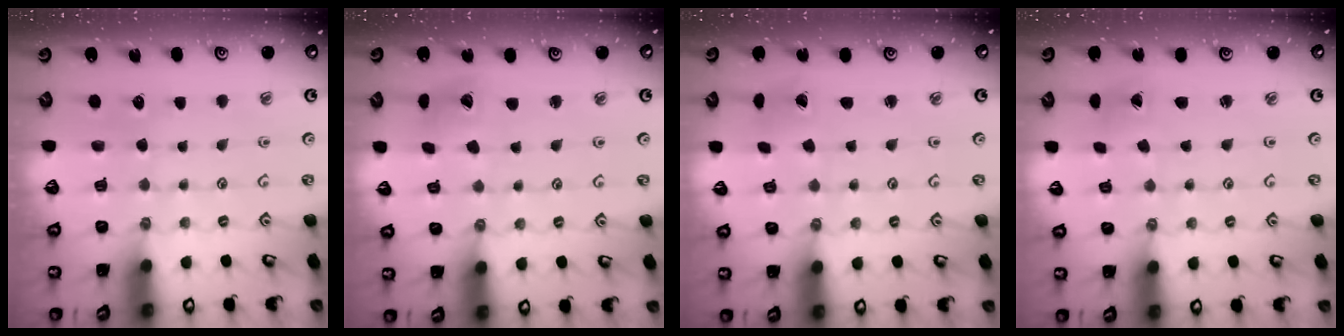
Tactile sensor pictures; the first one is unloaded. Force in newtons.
{"total": 7.6, "press": 7.5, "slide": 0.9}
{"total": 1.2, "press": 1.2, "slide": 0.1}
{"total": 0.5, "press": 0.5, "slide": 0.1}